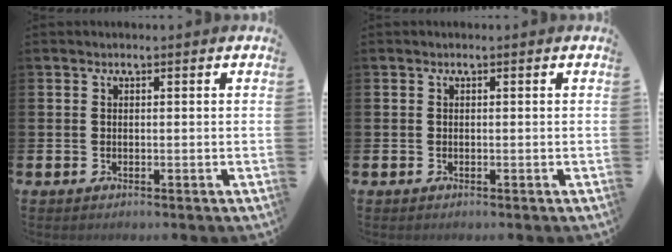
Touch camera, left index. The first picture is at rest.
{"total": 0.0}